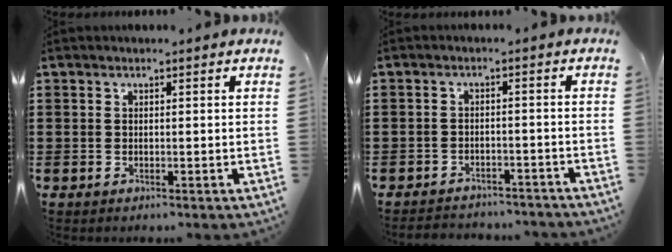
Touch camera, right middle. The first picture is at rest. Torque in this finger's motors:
{"motor_torque": [0.35, -0.32, 0.19, 0.04]}